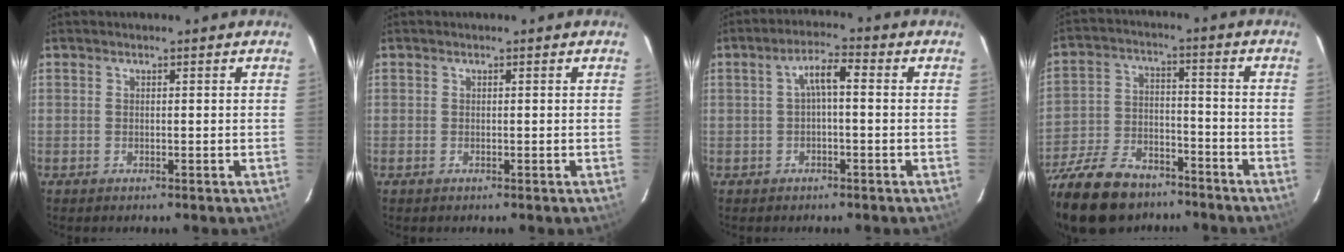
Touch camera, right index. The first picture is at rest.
{"total": 0.0}
{"total": 4.0, "force": [-0.2, 1.2, 3.8], "torque": [-0.073, 0.014, 0.000]}
{"total": 22.8, "force": [-17.2, 10.4, 10.8], "torque": [-0.249, -0.013, -0.279]}